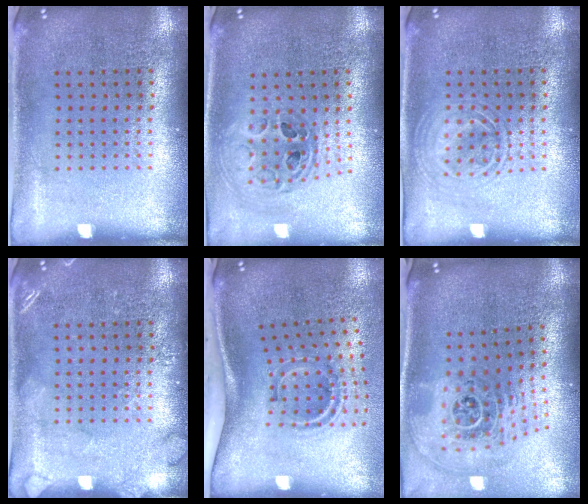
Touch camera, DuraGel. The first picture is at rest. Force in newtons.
{"total": 0.9, "press": 0.8, "slide": 0.1}
{"total": 1.2, "press": 1.2, "slide": 0.1}
{"total": 1.8, "press": 1.8, "slide": 0.3}
{"total": 2.1, "press": 1.2, "slide": 1.7}
{"total": 2.6, "press": 1.8, "slide": 1.9}